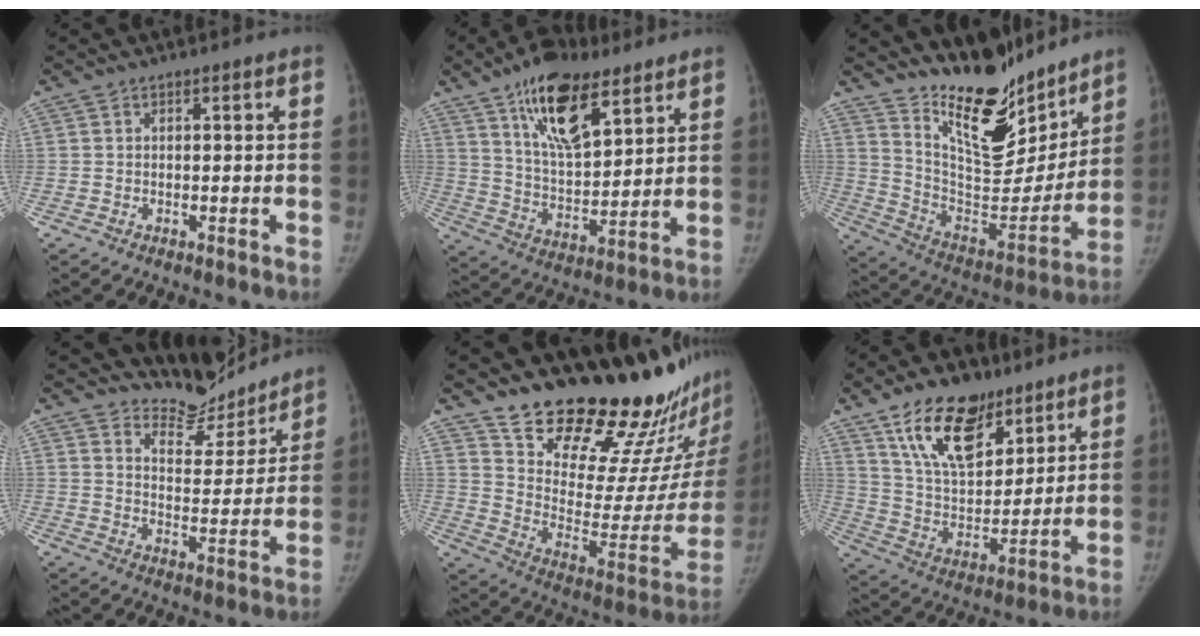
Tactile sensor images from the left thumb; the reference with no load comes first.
{"total": 17.4, "force": [10.2, 7.5, 11.9], "torque": [-0.169, -0.048, 0.180]}
{"total": 22.6, "force": [17.8, 8.6, 11.1], "torque": [-0.119, -0.127, 0.297]}
{"total": 10.2, "force": [9.9, 2.4, -0.4], "torque": [0.036, -0.097, 0.154]}
{"total": 27.5, "force": [23.1, 7.5, 13.0], "torque": [-0.152, -0.182, 0.332]}
{"total": 18.1, "force": [11.4, 9.7, 10.2], "torque": [-0.126, -0.057, 0.206]}